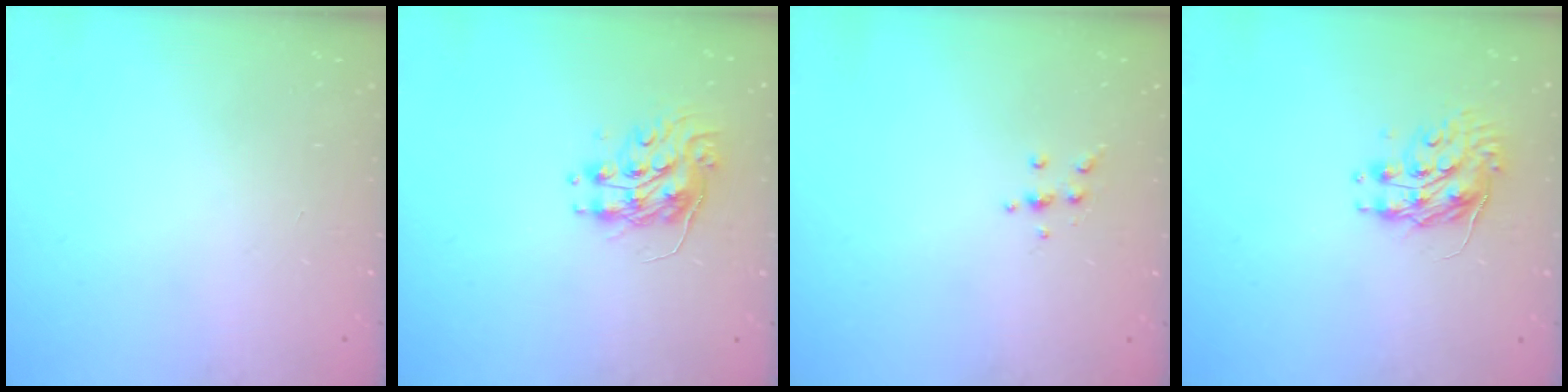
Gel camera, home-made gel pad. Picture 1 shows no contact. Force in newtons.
{"total": 8.8, "press": 8.8, "slide": 0.3}
{"total": 4.1, "press": 4.0, "slide": 1.0}
{"total": 8.9, "press": 8.9, "slide": 0.3}